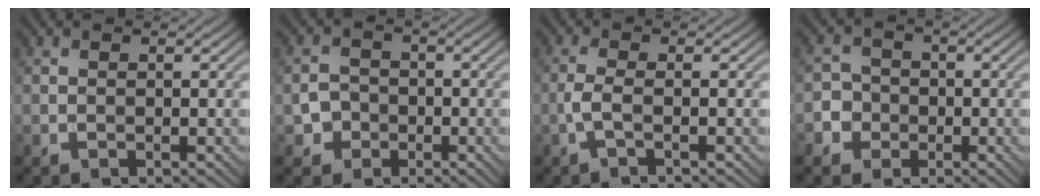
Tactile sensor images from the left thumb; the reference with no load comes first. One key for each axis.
{"total": 3.0, "fx": -1.2, "fy": 2.6, "fz": 0.8, "tx": -0.009, "ty": 0.001, "tz": -0.025}
{"total": 2.3, "fx": -0.8, "fy": 0.4, "fz": 2.1, "tx": -0.046, "ty": 0.007, "tz": -0.027}
{"total": 4.3, "fx": -1.5, "fy": 4.0, "fz": 0.8, "tx": -0.009, "ty": 0.002, "tz": -0.044}